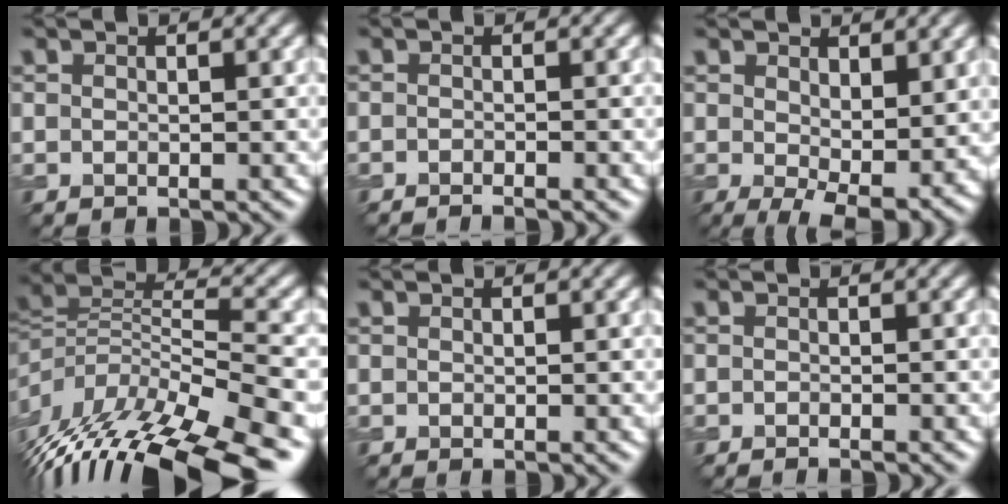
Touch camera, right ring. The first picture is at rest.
{"total": 1.4, "force": [-1.1, 0.1, 0.8], "torque": [-0.008, -0.003, -0.023]}
{"total": 5.8, "force": [0.5, 2.9, 5.0], "torque": [-0.088, -0.021, 0.020]}
{"total": 14.6, "force": [-8.4, 5.2, 10.7], "torque": [-0.209, 0.009, -0.126]}
{"total": 0.0}
{"total": 0.8, "force": [-0.6, 0.1, 0.4], "torque": [-0.004, -0.004, -0.013]}